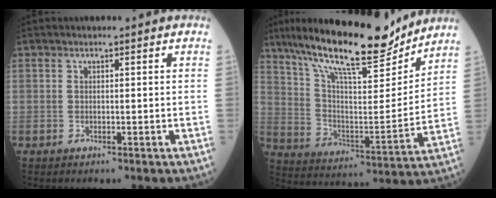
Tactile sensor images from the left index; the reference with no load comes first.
{"total": 19.6, "force": [16.5, 3.2, 10.1], "torque": [-0.184, -0.002, 0.277]}